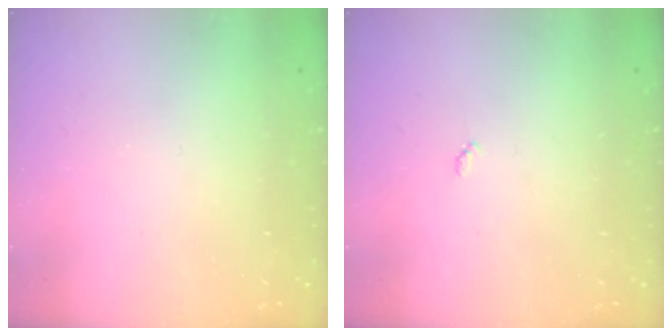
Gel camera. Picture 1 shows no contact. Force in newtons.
{"total": 3.0, "press": 3.0, "slide": 0.4}